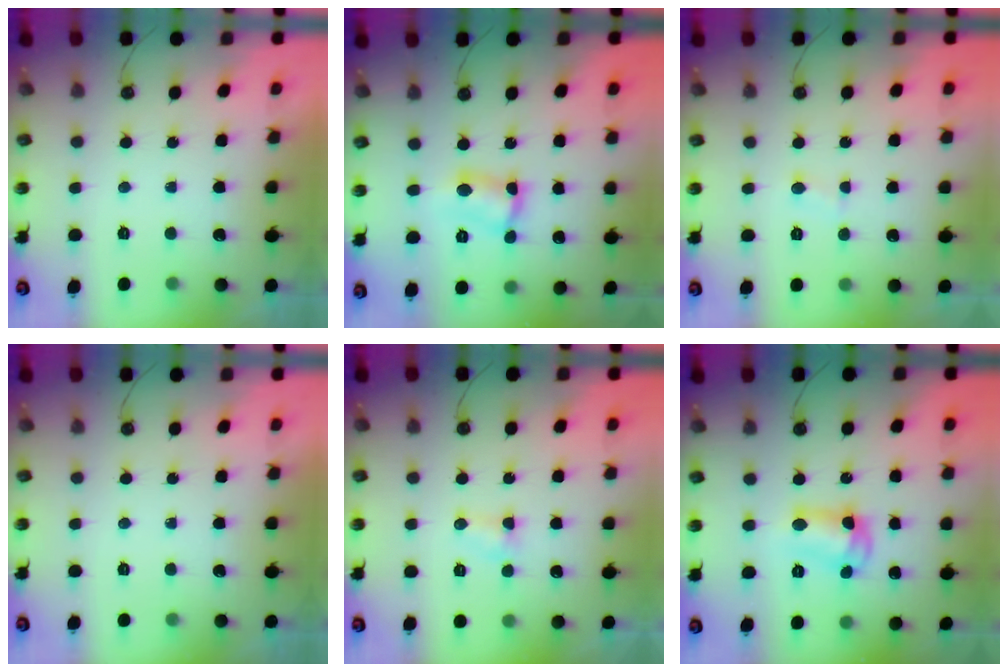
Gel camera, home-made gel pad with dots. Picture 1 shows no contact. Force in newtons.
{"total": 5.2, "press": 5.2, "slide": 0.2}
{"total": 1.7, "press": 1.6, "slide": 0.6}
{"total": 0.0}
{"total": 3.0, "press": 3.0, "slide": 0.4}
{"total": 9.5, "press": 9.5, "slide": 0.4}